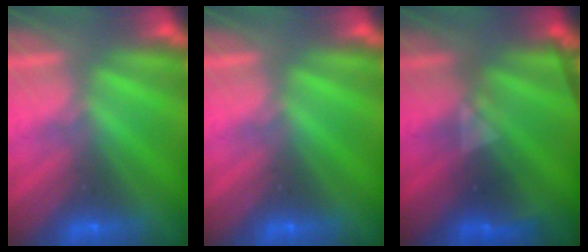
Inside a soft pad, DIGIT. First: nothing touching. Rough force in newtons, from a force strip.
{"total": 0.0}
{"total": 2.3}